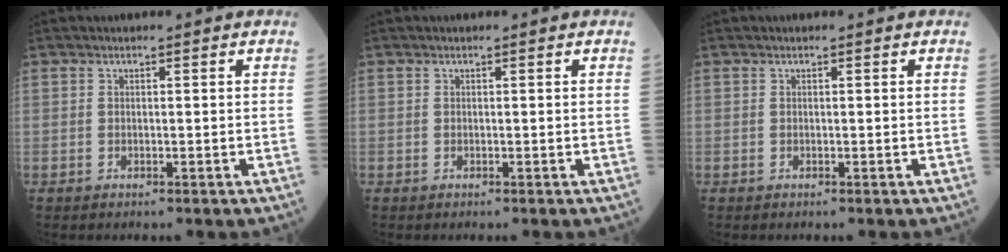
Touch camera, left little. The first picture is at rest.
{"total": 0.0}
{"total": 0.0}